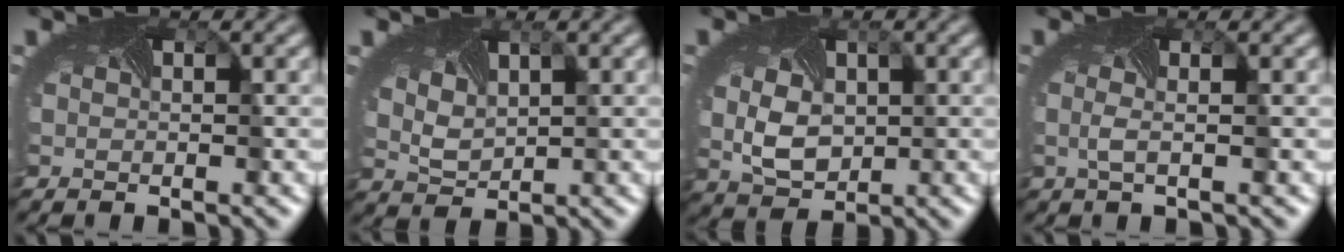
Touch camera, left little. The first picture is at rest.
{"total": 2.5, "force": [1.4, 1.3, 1.5], "torque": [-0.033, 0.005, 0.027]}
{"total": 3.6, "force": [0.0, 2.7, 2.5], "torque": [-0.060, -0.008, 0.011]}
{"total": 1.0, "force": [-0.2, -0.3, 1.0], "torque": [-0.027, 0.001, -0.004]}